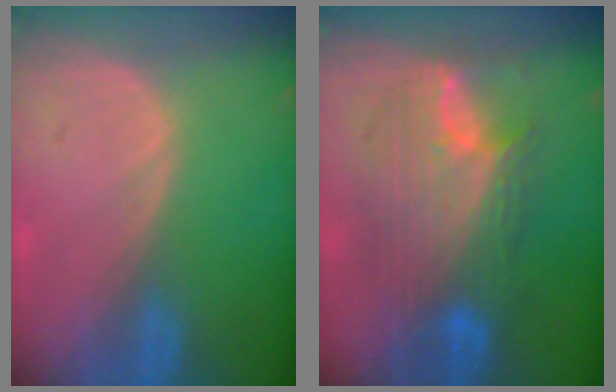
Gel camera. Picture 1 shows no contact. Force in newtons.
{"total": 10.5, "press": 10.4, "slide": 0.7}